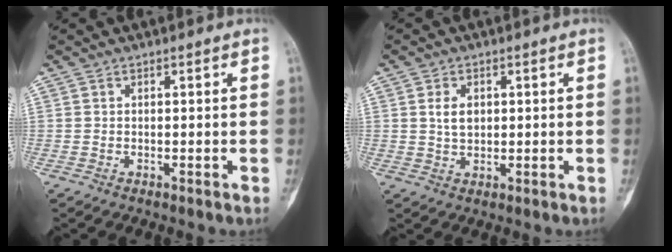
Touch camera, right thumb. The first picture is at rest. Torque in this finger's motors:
{"motor_torque": [0.48, -0.02, 0.13, -0.21, 0.17]}